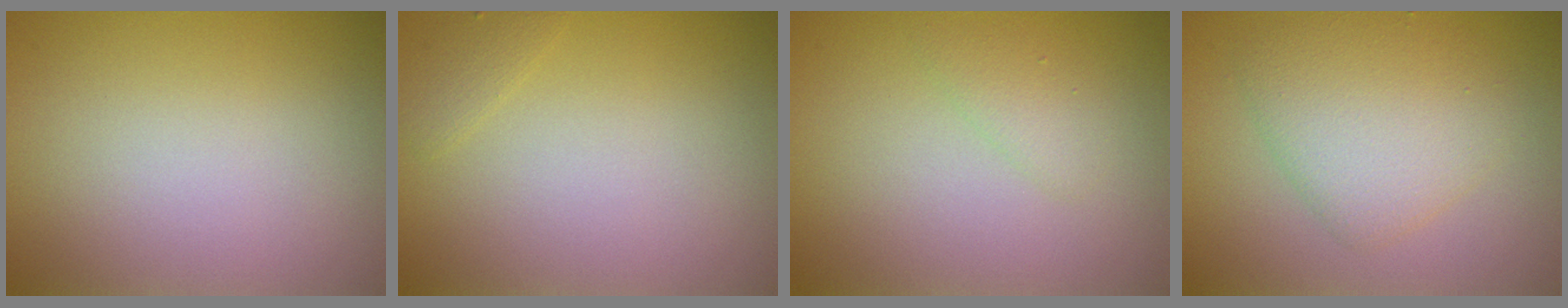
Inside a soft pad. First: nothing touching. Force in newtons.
{"total": 0.8, "press": 0.8, "slide": 0.1}
{"total": 1.4, "press": 1.4, "slide": 0.1}
{"total": 4.5, "press": 4.5, "slide": 0.1}